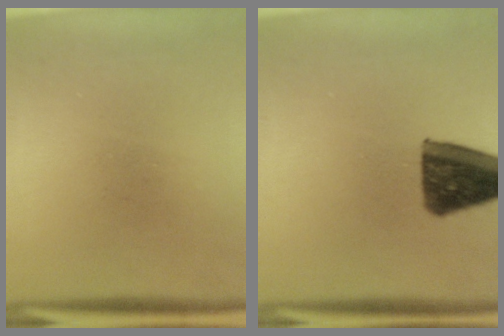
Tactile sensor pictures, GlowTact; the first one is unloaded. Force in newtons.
{"total": 12.0}